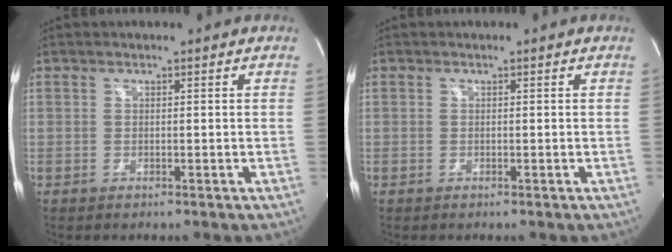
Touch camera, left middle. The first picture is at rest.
{"total": 0.0}